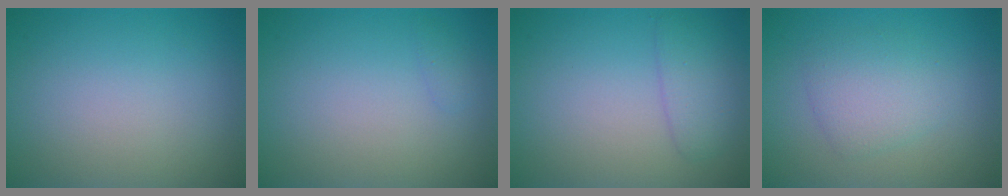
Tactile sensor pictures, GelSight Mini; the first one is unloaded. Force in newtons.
{"total": 0.6, "press": 0.6, "slide": 0.0}
{"total": 2.3, "press": 2.3, "slide": 0.1}
{"total": 2.9, "press": 2.9, "slide": 0.1}